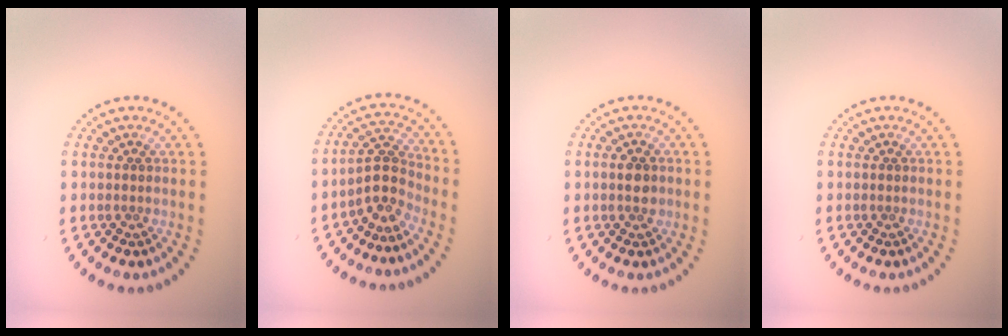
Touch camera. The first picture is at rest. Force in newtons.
{"total": 2.9, "press": 2.4, "slide": 1.7}
{"total": 2.2, "press": 2.2, "slide": 0.1}
{"total": 0.0}